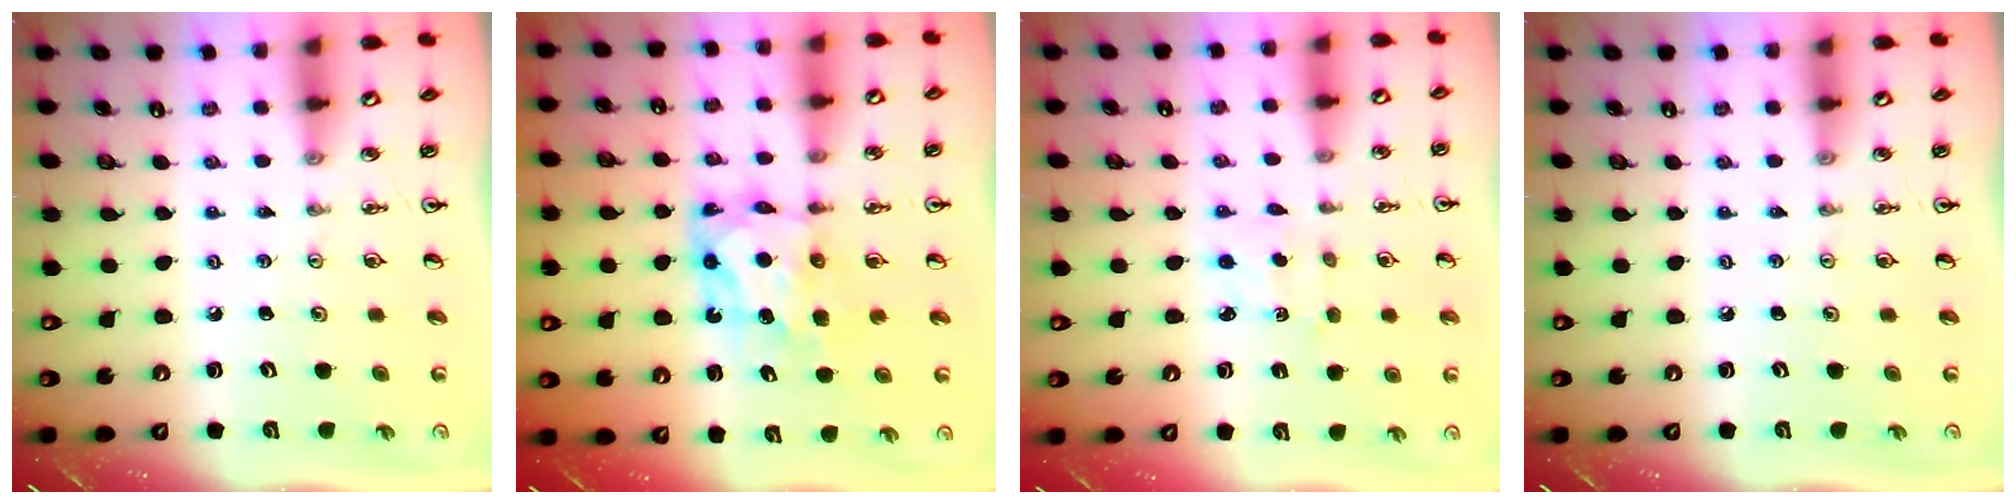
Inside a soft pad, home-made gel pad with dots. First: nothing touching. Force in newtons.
{"total": 7.4, "press": 7.4, "slide": 0.6}
{"total": 2.5, "press": 2.4, "slide": 0.6}
{"total": 0.0}